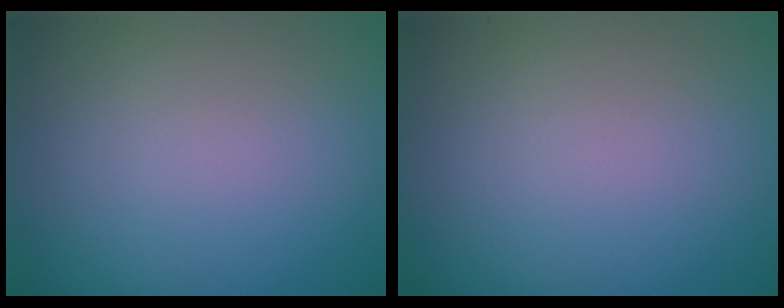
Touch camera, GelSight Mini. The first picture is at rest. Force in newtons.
{"total": 0.0}